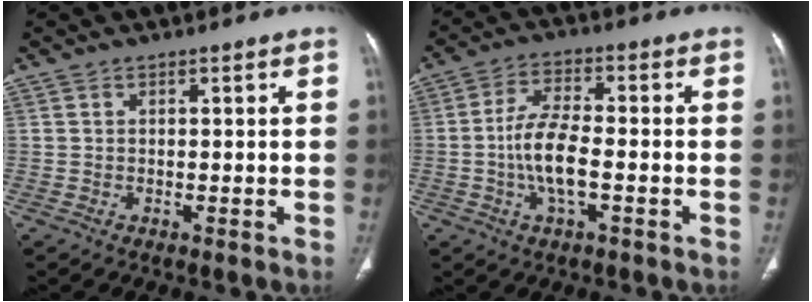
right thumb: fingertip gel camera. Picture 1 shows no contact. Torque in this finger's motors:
{"motor_torque": [3.34, 1.67, 1.34, -1.33, 0.43]}